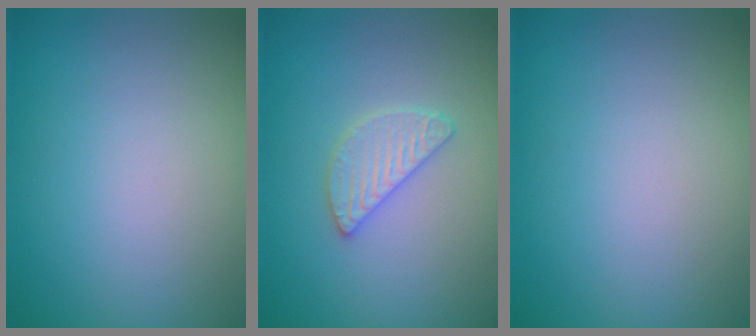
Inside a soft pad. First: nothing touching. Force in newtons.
{"total": 2.4, "press": 2.3, "slide": 0.3}
{"total": 0.0}